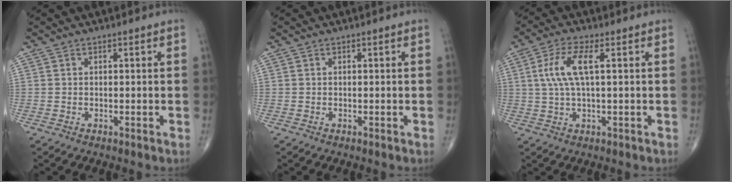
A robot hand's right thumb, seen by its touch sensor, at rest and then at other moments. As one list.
[{"total": 0.0}, {"total": 7.4, "force": [1.6, 2.1, 6.9], "torque": [-0.165, 0.012, 0.035]}]